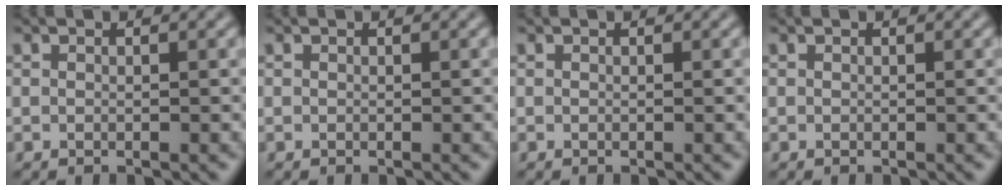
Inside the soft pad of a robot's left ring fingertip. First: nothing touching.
{"total": 0.0}
{"total": 0.0}
{"total": 0.0}